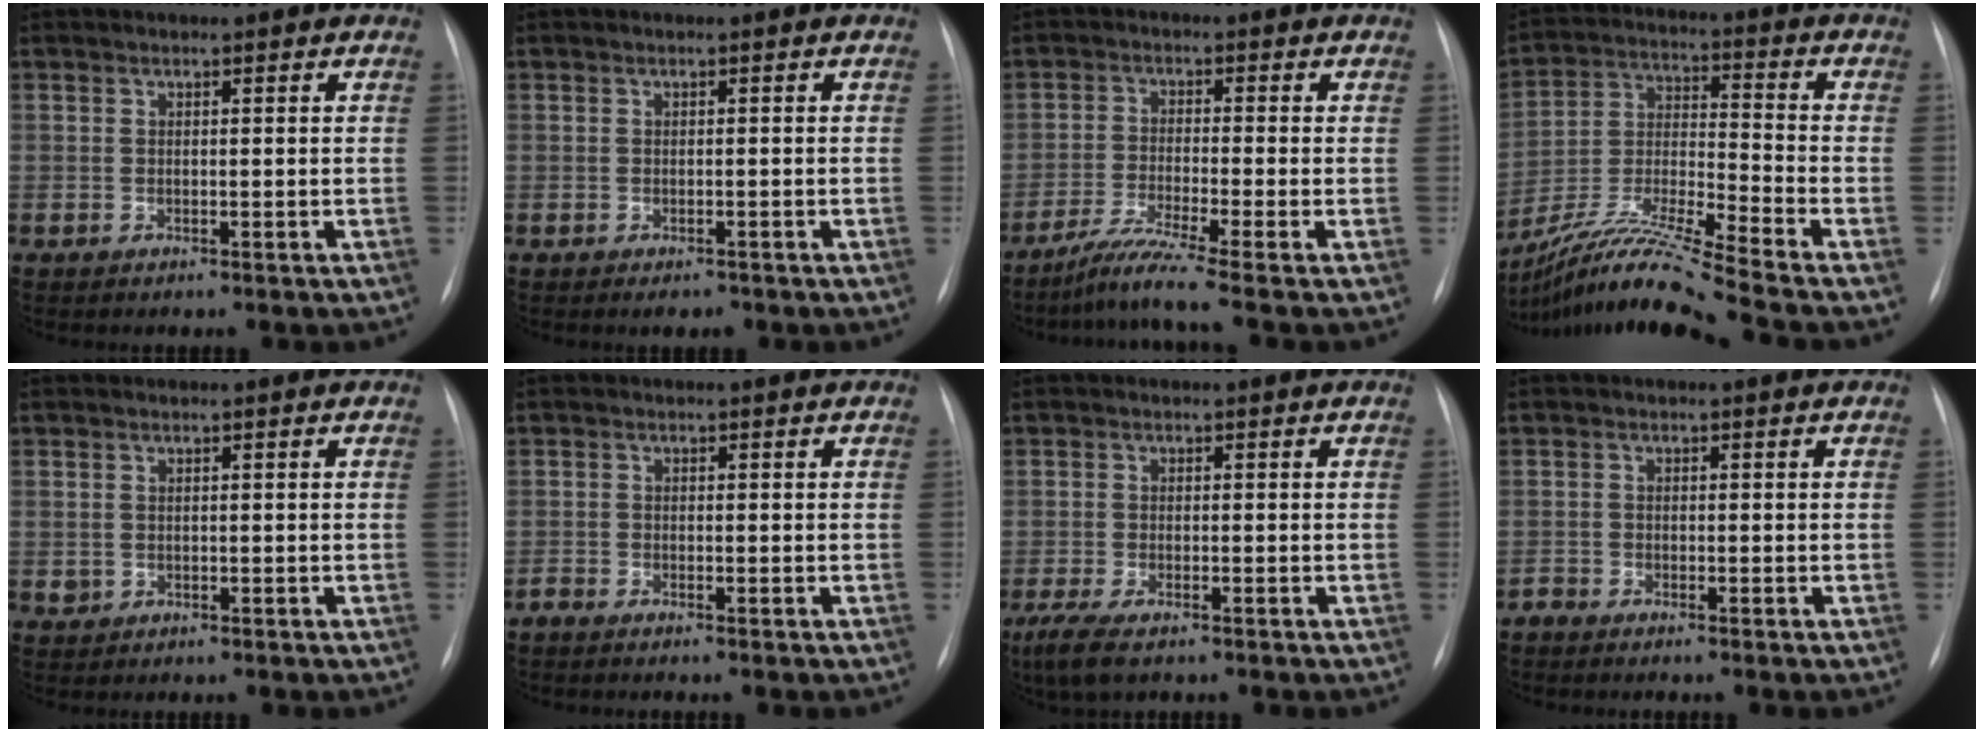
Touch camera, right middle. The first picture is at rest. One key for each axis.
{"total": 1.4, "fx": -1.1, "fy": 0.6, "fz": 0.8, "tx": -0.011, "ty": -0.002, "tz": -0.008}
{"total": 6.5, "fx": -5.1, "fy": -2.1, "fz": 3.4, "tx": -0.068, "ty": -0.035, "tz": -0.098}
{"total": 17.5, "fx": -14.9, "fy": -2.4, "fz": 8.9, "tx": -0.189, "ty": -0.021, "tz": -0.273}
{"total": 0.8, "fx": -0.1, "fy": 0.8, "fz": 0.1, "tx": -0.001, "ty": 0.002, "tz": 0.000}
{"total": 0.9, "fx": -0.9, "fy": 0.0, "fz": 0.3, "tx": -0.010, "ty": -0.003, "tz": -0.017}
{"total": 5.4, "fx": -3.8, "fy": 1.5, "fz": 3.6, "tx": -0.073, "ty": -0.015, "tz": -0.059}
{"total": 1.1, "fx": -1.1, "fy": 0.0, "fz": 0.0, "tx": -0.001, "ty": -0.005, "tz": -0.021}